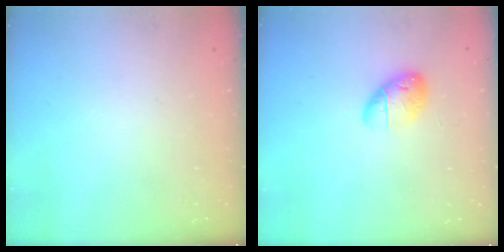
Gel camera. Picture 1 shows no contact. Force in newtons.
{"total": 10.2, "press": 9.8, "slide": 2.5}